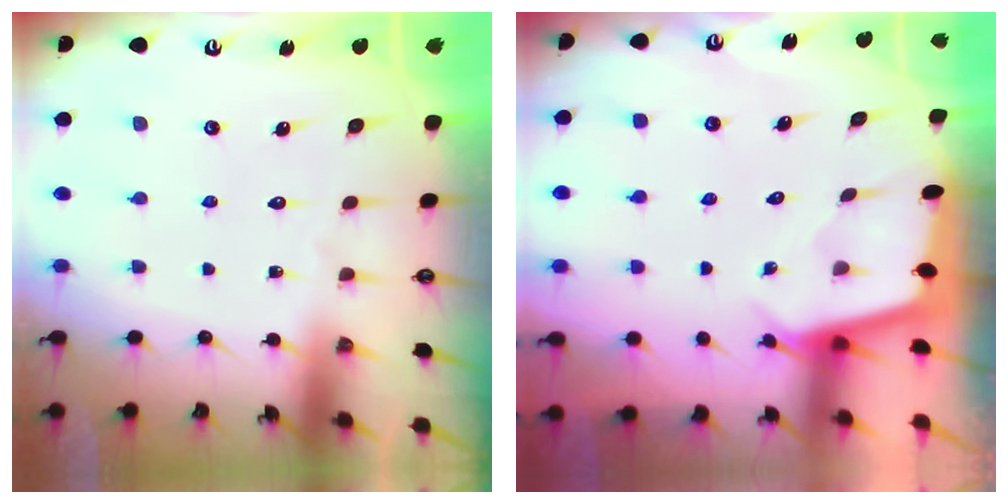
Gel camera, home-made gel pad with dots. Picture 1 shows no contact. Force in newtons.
{"total": 1.8, "press": 1.8, "slide": 0.2}